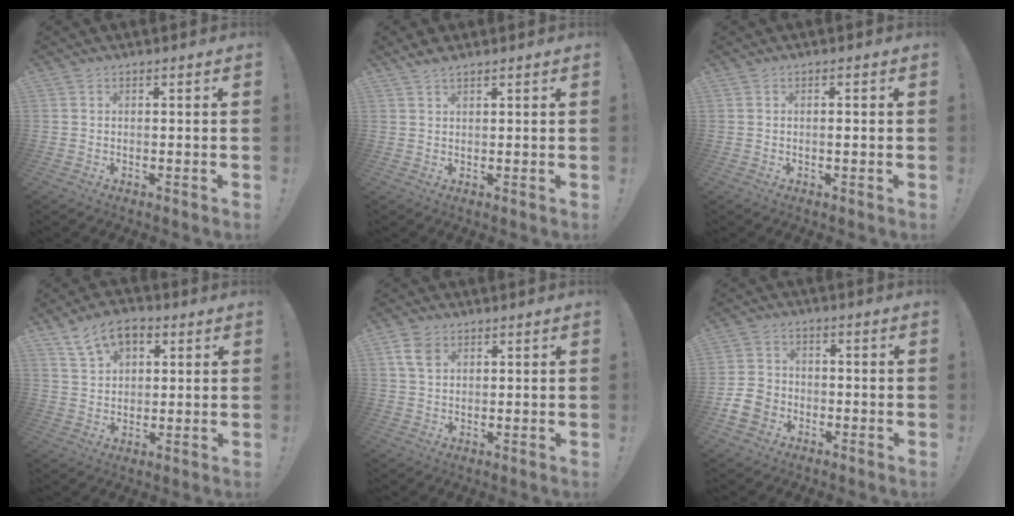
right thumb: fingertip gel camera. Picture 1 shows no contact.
{"total": 2.7, "force": [2.2, 0.9, 1.1], "torque": [-0.019, -0.006, 0.042]}
{"total": 1.0, "force": [-0.2, 0.0, 1.0], "torque": [-0.001, -0.006, -0.007]}
{"total": 9.5, "force": [5.2, 6.0, 5.2], "torque": [-0.085, -0.014, 0.100]}
{"total": 6.2, "force": [2.8, 4.1, 3.7], "torque": [-0.059, -0.002, 0.057]}
{"total": 8.6, "force": [-3.9, 6.8, 3.4], "torque": [-0.062, 0.027, -0.075]}